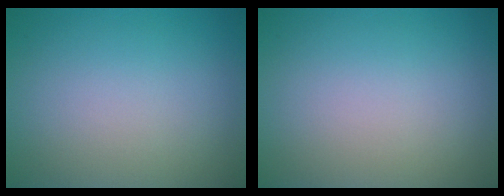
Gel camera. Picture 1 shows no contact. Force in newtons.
{"total": 0.0}